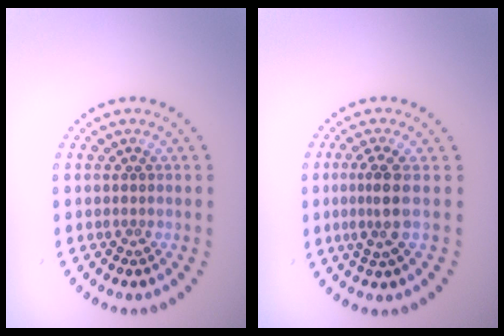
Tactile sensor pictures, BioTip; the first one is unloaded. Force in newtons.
{"total": 2.6, "press": 1.9, "slide": 1.7}